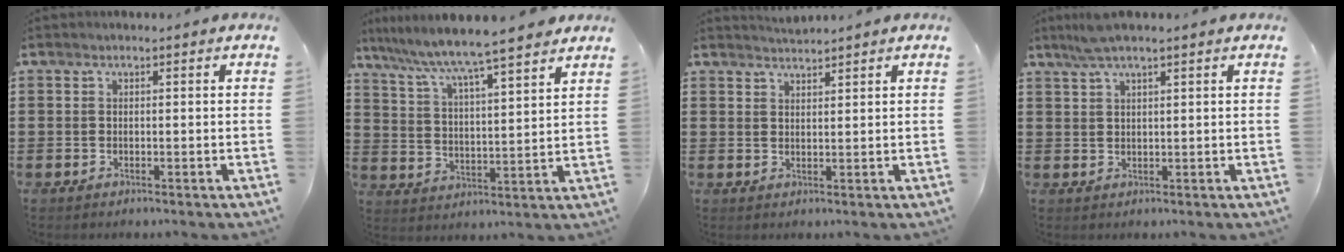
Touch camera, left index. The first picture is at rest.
{"total": 6.4, "force": [5.8, -0.6, 2.6], "torque": [-0.076, -0.042, 0.092]}
{"total": 1.9, "force": [1.9, -0.2, 0.0], "torque": [-0.003, -0.002, 0.036]}
{"total": 3.1, "force": [2.2, 0.1, 2.1], "torque": [-0.044, 0.003, 0.041]}